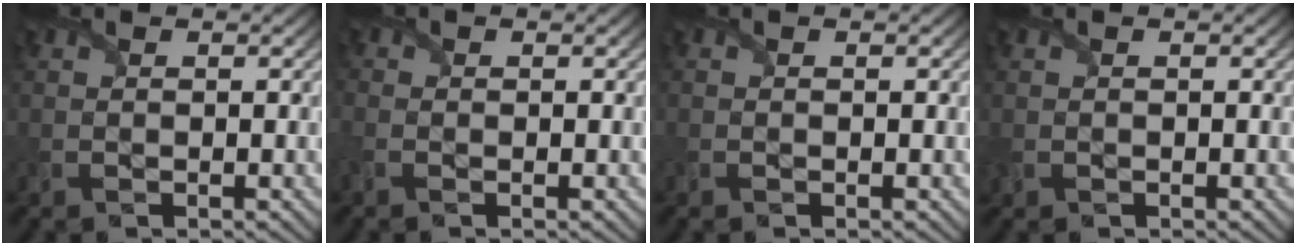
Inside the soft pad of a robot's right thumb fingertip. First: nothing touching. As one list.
[{"total": 1.5, "force": [-0.5, 1.1, 0.8], "torque": [-0.027, -0.004, -0.014]}, {"total": 0.0}, {"total": 0.8, "force": [0.0, 0.7, 0.4], "torque": [-0.019, -0.001, 0.002]}]